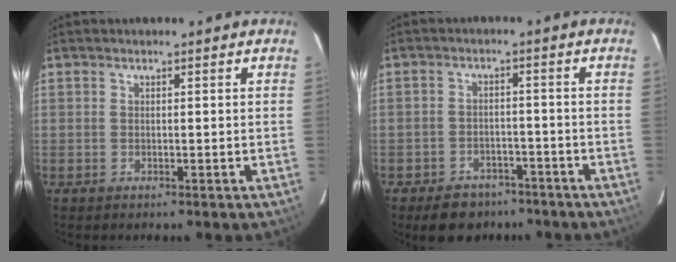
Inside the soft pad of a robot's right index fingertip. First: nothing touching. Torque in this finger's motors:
{"motor_torque": [0.65, -0.60, 0.18, 0.00]}